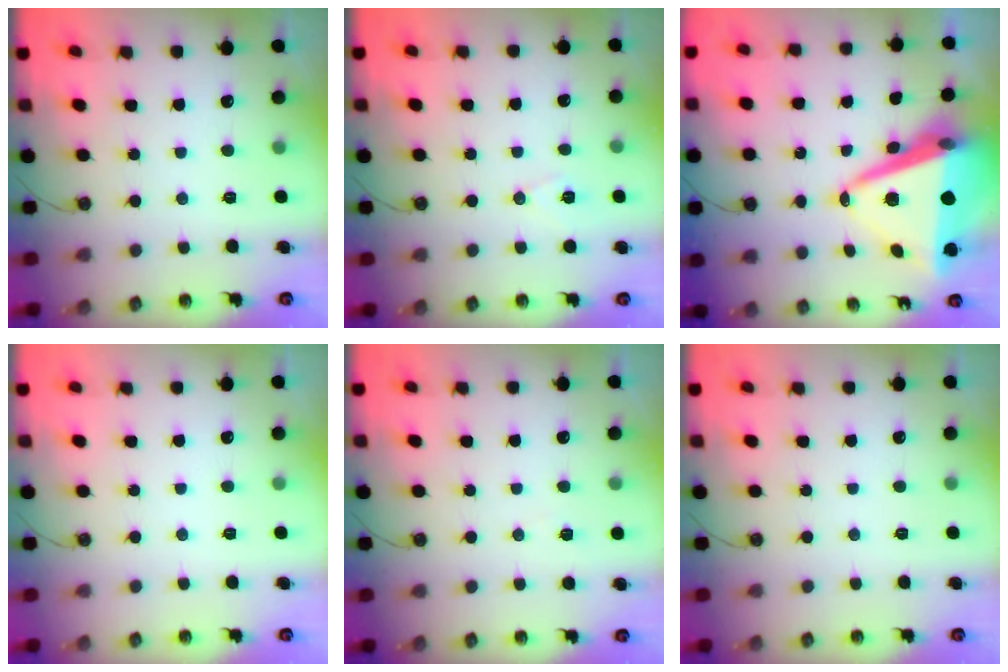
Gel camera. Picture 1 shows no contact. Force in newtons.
{"total": 6.7, "press": 5.5, "slide": 3.8}
{"total": 16.6, "press": 16.1, "slide": 4.1}
{"total": 0.0}
{"total": 4.2, "press": 3.8, "slide": 1.7}
{"total": 0.0}